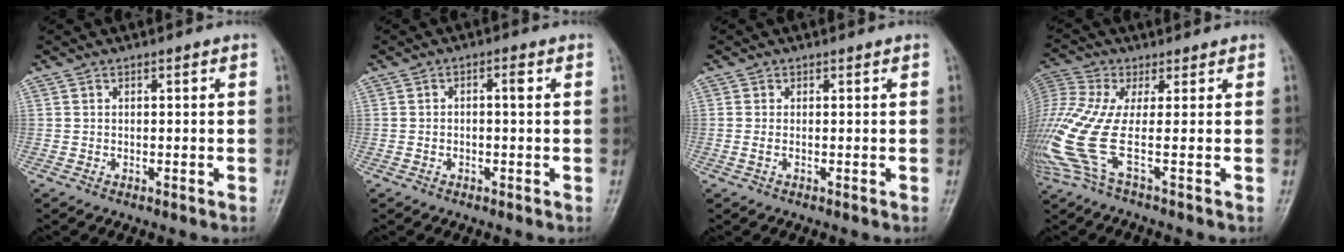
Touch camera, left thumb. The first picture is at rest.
{"total": 1.6, "force": [-0.1, 0.3, 1.6], "torque": [-0.031, 0.013, 0.000]}
{"total": 0.9, "force": [-0.1, 0.1, 0.8], "torque": [-0.025, 0.001, 0.000]}
{"total": 12.0, "force": [-2.2, 1.6, 11.6], "torque": [-0.309, 0.004, -0.056]}